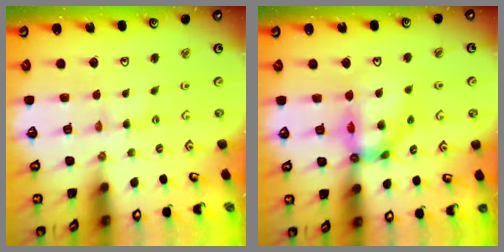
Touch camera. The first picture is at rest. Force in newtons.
{"total": 12.1, "press": 12.0, "slide": 1.3}